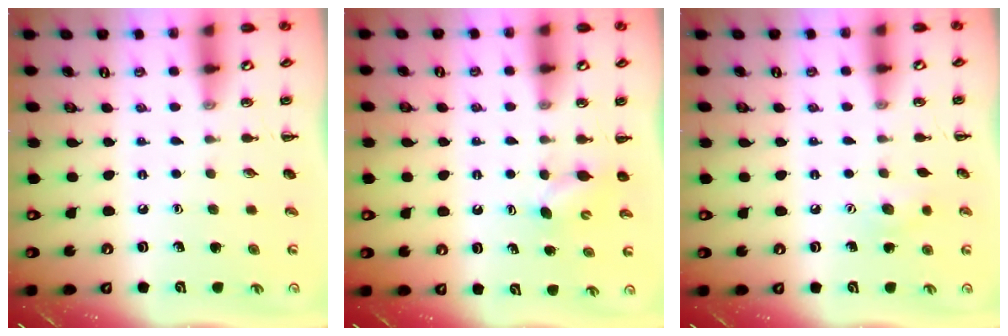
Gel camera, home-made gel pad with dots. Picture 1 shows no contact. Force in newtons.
{"total": 3.1, "press": 3.0, "slide": 0.7}
{"total": 6.3, "press": 6.1, "slide": 1.5}